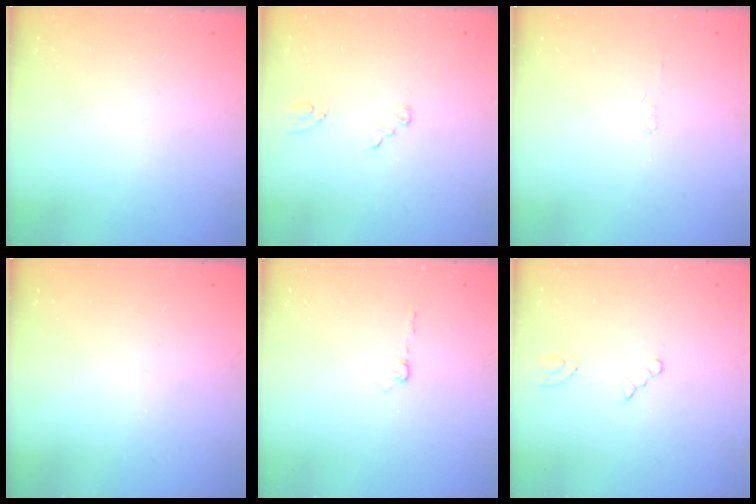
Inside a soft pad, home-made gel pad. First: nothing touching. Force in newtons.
{"total": 3.7, "press": 3.7, "slide": 0.5}
{"total": 1.1, "press": 1.0, "slide": 0.3}
{"total": 0.0}
{"total": 4.4, "press": 4.4, "slide": 0.5}
{"total": 2.8, "press": 2.8, "slide": 0.4}